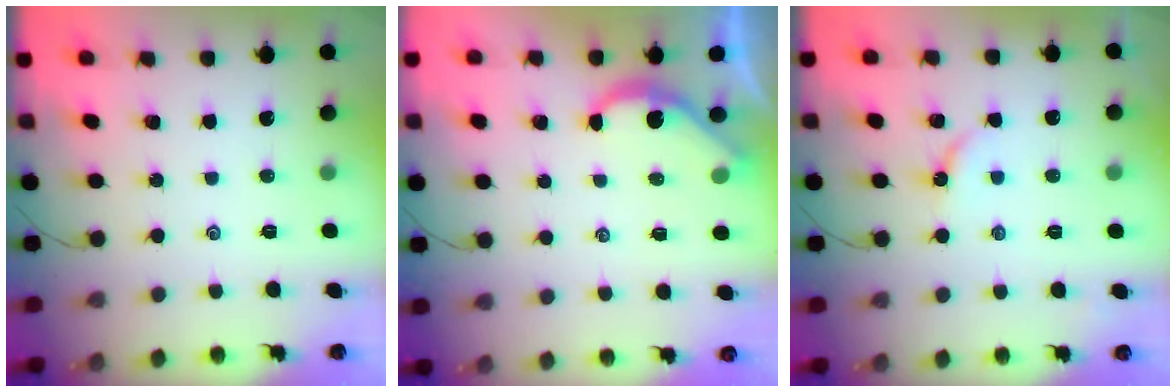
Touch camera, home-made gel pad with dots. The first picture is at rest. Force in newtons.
{"total": 3.3, "press": 3.3, "slide": 0.3}
{"total": 3.0, "press": 2.9, "slide": 0.5}